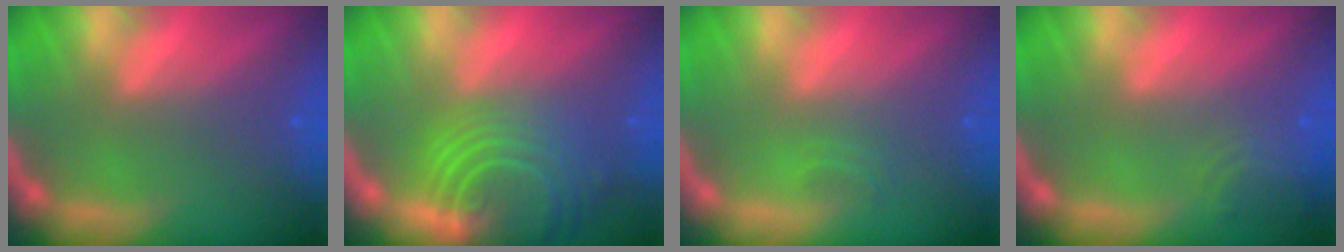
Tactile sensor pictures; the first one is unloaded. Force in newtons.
{"total": 10.0}
{"total": 0.9}
{"total": 2.9}